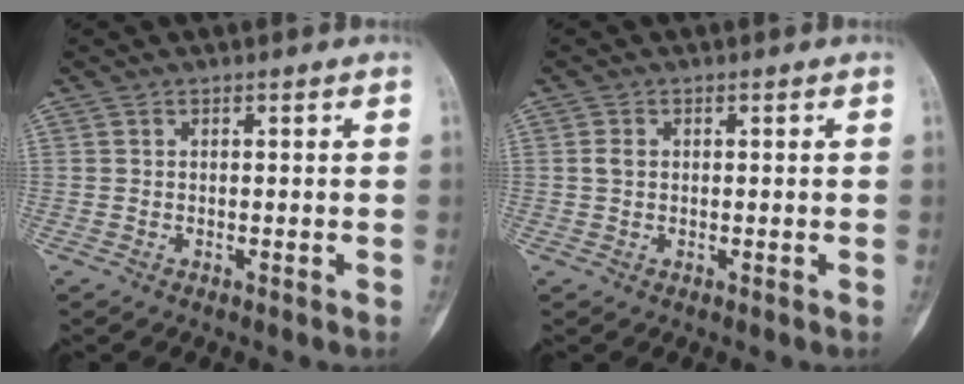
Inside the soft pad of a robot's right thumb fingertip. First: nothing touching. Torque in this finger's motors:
{"motor_torque": [0.21, 0.39, 0.06, -0.30, 0.00]}